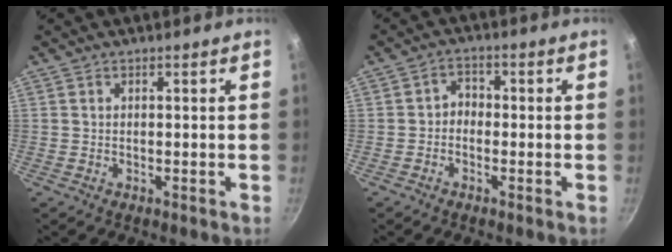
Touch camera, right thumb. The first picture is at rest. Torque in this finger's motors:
{"motor_torque": [-0.15, -0.08, -0.12, 0.12, 0.01]}